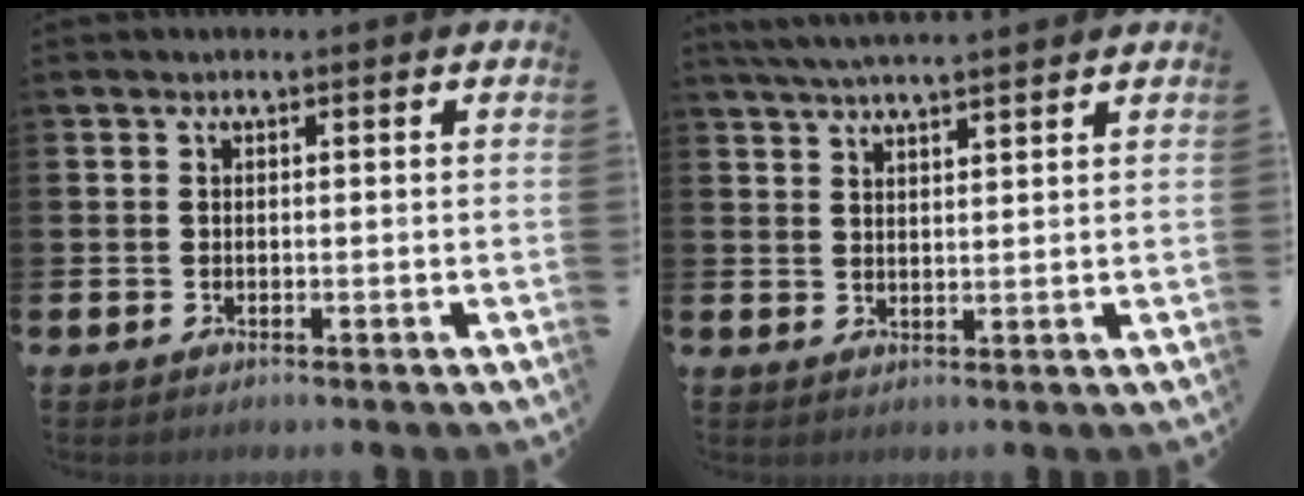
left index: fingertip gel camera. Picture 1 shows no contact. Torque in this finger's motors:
{"motor_torque": [0.11, -0.21, 0.52, 0.19]}